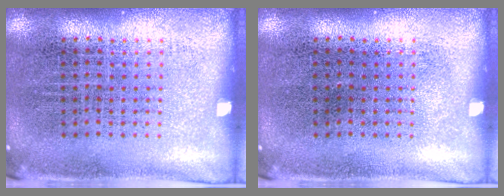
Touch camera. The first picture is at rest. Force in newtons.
{"total": 0.0}